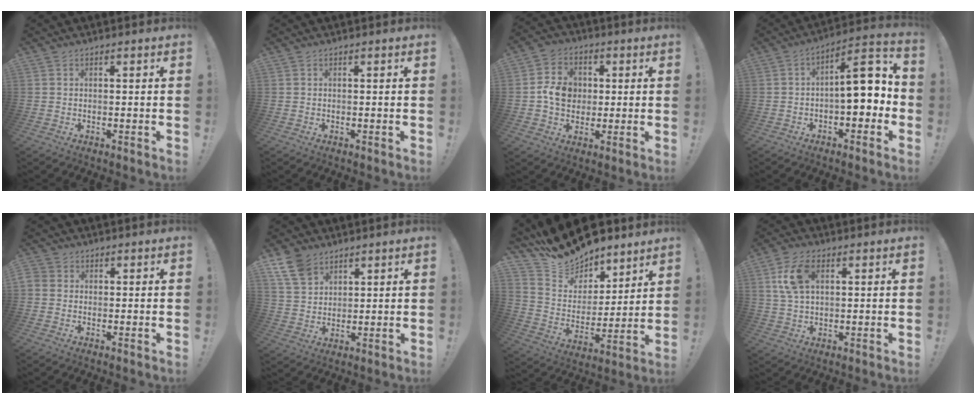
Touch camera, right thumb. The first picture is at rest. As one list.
[{"total": 0.0}, {"total": 10.5, "force": [0.6, 8.9, 5.5], "torque": [-0.078, 0.013, 0.017]}, {"total": 12.4, "force": [0.0, 5.6, 11.1], "torque": [-0.145, 0.007, -0.003]}, {"total": 2.4, "force": [0.2, 2.2, 1.0], "torque": [-0.020, 0.005, 0.007]}, {"total": 9.2, "force": [6.4, 5.6, 3.7], "torque": [-0.073, -0.029, 0.128]}, {"total": 14.7, "force": [13.4, 5.5, 2.7], "torque": [-0.083, -0.107, 0.244]}, {"total": 9.6, "force": [3.0, 5.3, 7.4], "torque": [-0.144, 0.005, 0.056]}]